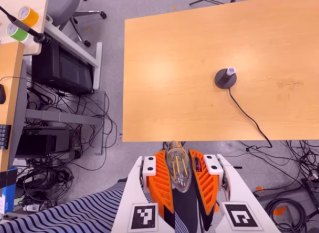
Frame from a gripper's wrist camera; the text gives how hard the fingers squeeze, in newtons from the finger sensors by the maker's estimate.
{"total": 21.8, "left": 24.4, "right": 19.2}